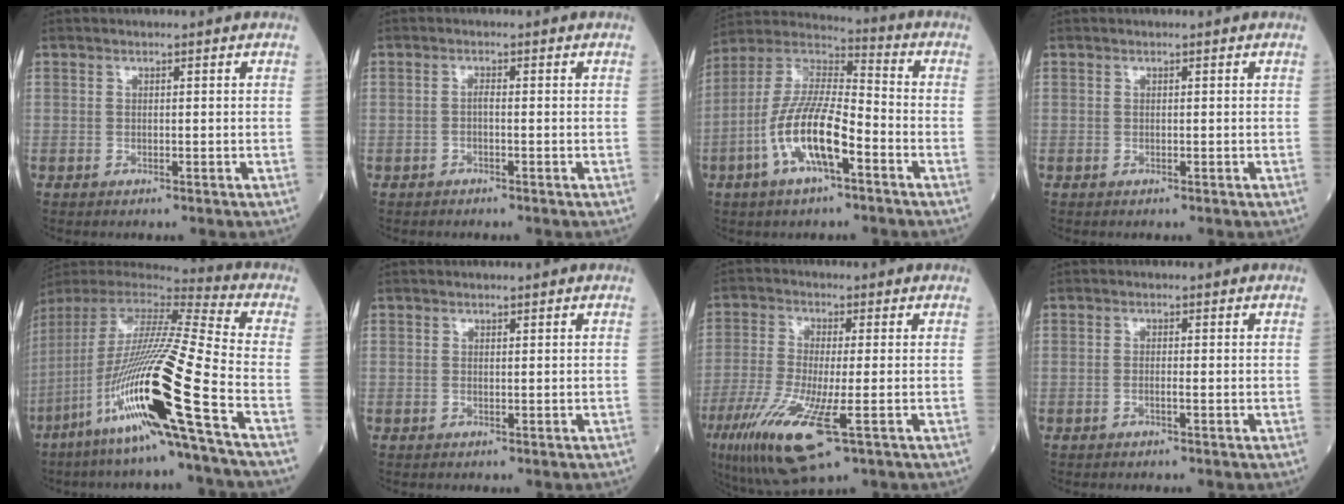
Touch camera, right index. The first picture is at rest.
{"total": 0.9, "force": [-0.4, 0.1, 0.8], "torque": [-0.019, 0.000, -0.009]}
{"total": 13.9, "force": [-5.1, 3.7, 12.4], "torque": [-0.253, 0.005, -0.098]}
{"total": 0.0}
{"total": 24.4, "force": [-10.4, -1.0, 22.0], "torque": [-0.436, -0.049, -0.203]}
{"total": 0.0}
{"total": 12.7, "force": [-5.2, 2.0, 11.4], "torque": [-0.236, -0.039, -0.089]}
{"total": 0.7, "force": [-0.4, 0.0, 0.6], "torque": [-0.014, 0.002, -0.006]}